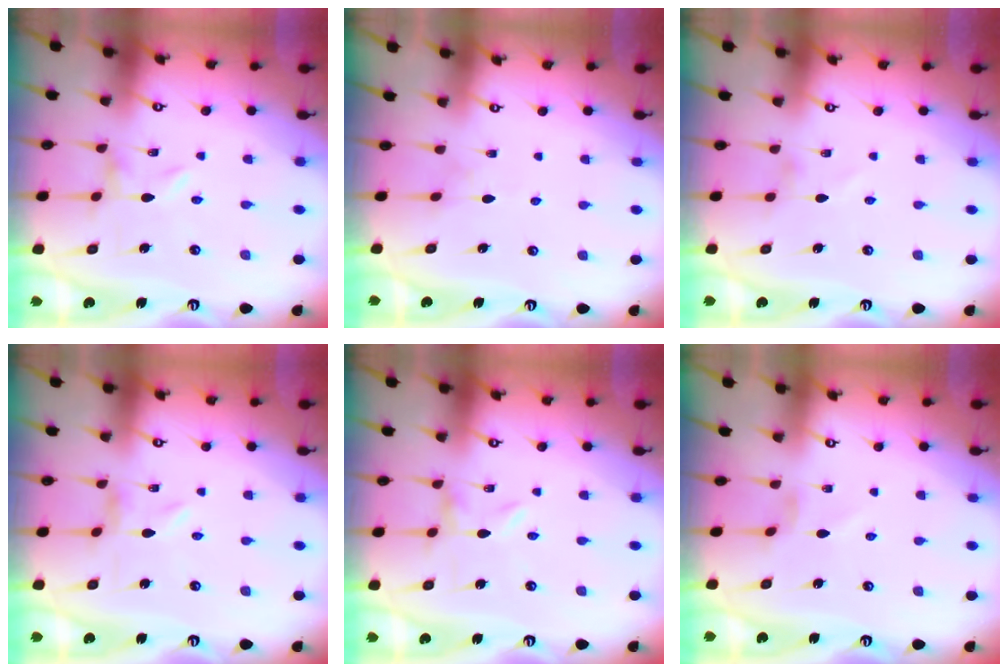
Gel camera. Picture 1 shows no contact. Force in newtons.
{"total": 2.3, "press": 2.3, "slide": 0.3}
{"total": 1.0, "press": 0.9, "slide": 0.3}
{"total": 0.7, "press": 0.7, "slide": 0.2}
{"total": 0.0}
{"total": 1.7, "press": 1.7, "slide": 0.4}